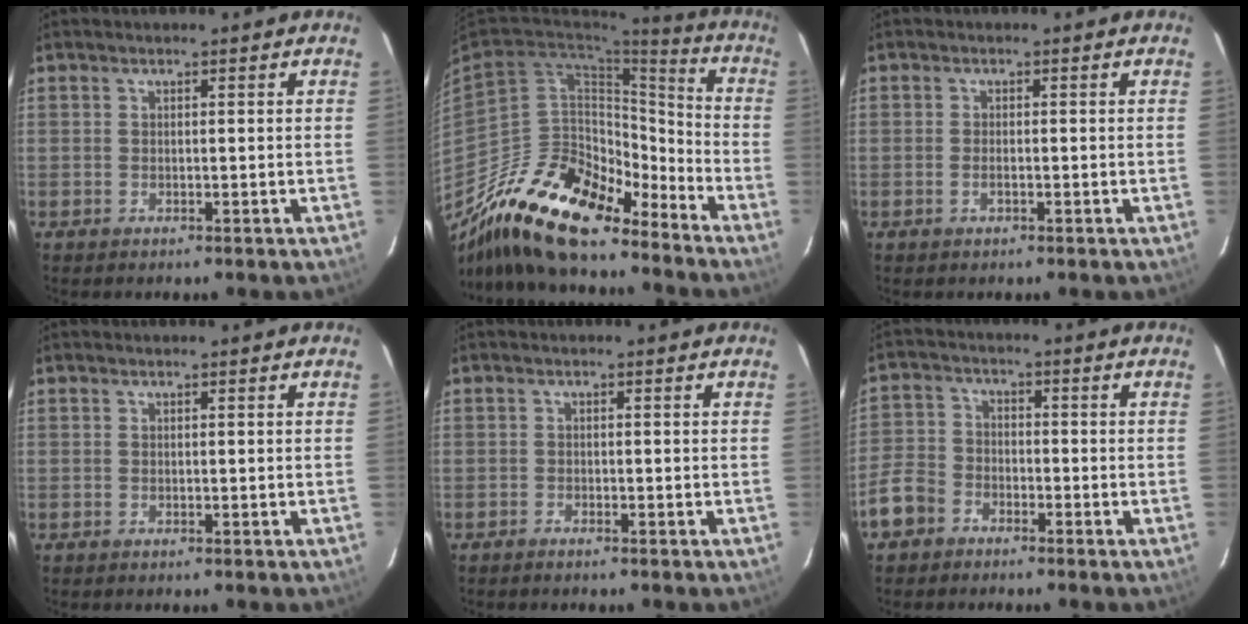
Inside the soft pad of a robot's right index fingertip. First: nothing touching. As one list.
[{"total": 22.6, "force": [-17.4, 8.3, 11.9], "torque": [-0.224, -0.005, -0.300]}, {"total": 1.4, "force": [-0.6, 0.6, 1.2], "torque": [-0.024, 0.001, -0.011]}, {"total": 0.0}, {"total": 0.9, "force": [-0.9, 0.2, 0.2], "torque": [-0.012, 0.000, -0.019]}, {"total": 7.7, "force": [-4.7, 5.5, 2.6], "torque": [-0.067, 0.016, -0.096]}]